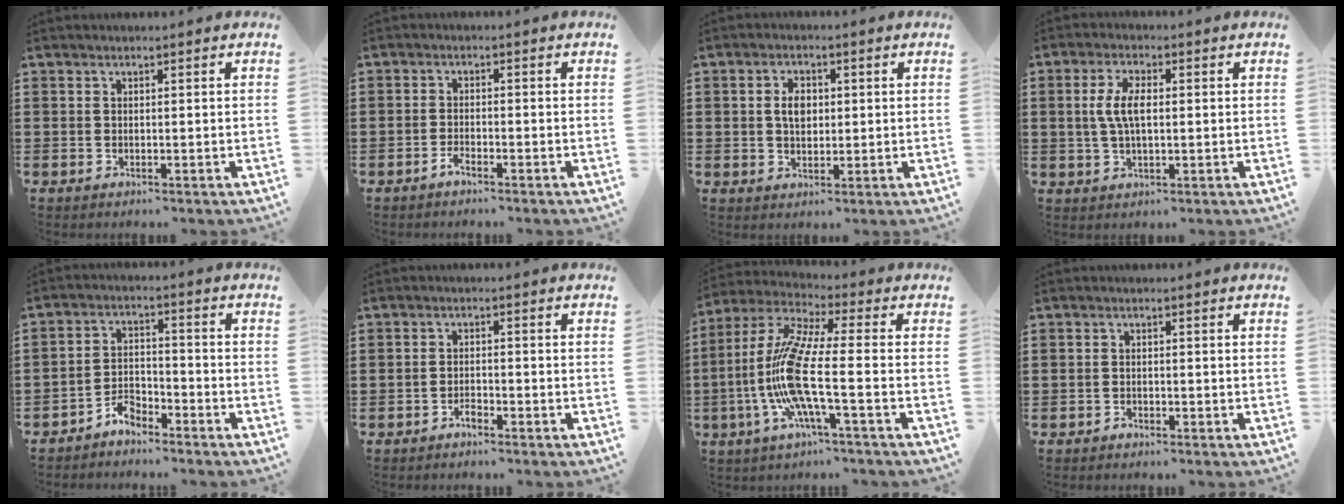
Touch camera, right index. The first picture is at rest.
{"total": 1.7, "force": [-1.5, 0.2, 0.7], "torque": [-0.024, -0.003, -0.031]}
{"total": 3.7, "force": [0.4, 2.3, 2.8], "torque": [-0.052, 0.008, 0.004]}
{"total": 5.5, "force": [0.4, 2.3, 5.0], "torque": [-0.120, 0.002, -0.003]}
{"total": 3.9, "force": [-3.6, 1.3, 0.8], "torque": [-0.020, 0.012, -0.072]}
{"total": 1.7, "force": [-1.5, 0.5, 0.6], "torque": [-0.017, 0.002, -0.030]}
{"total": 11.9, "force": [-3.5, 1.6, 11.3], "torque": [-0.263, -0.024, -0.079]}
{"total": 0.8, "force": [-0.7, 0.3, 0.0], "torque": [-0.001, 0.003, -0.017]}